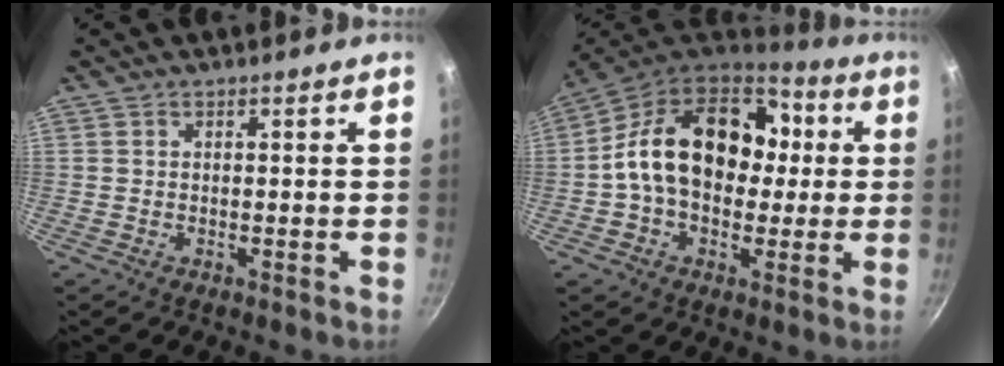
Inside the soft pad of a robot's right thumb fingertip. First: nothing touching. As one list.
[{"total": 21.0, "force": [1.0, 14.5, 15.1], "torque": [-0.234, 0.042, 0.013]}]